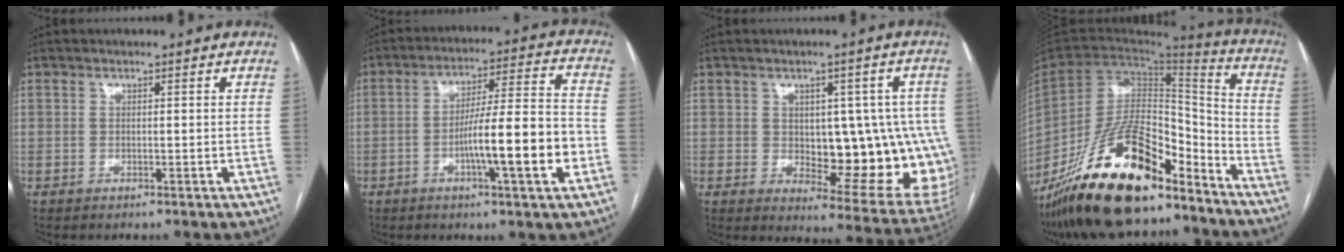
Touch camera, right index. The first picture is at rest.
{"total": 13.4, "force": [-3.9, 0.4, 12.8], "torque": [-0.205, 0.007, -0.063]}
{"total": 15.9, "force": [-0.8, 7.3, 14.1], "torque": [-0.126, 0.011, 0.013]}
{"total": 25.2, "force": [-18.4, 7.9, 15.4], "torque": [-0.294, -0.012, -0.320]}